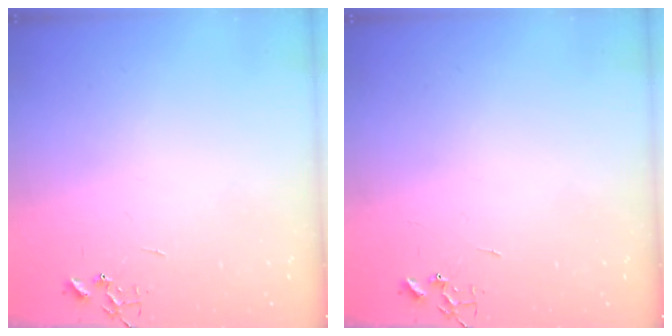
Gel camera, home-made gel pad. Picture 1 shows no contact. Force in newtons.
{"total": 0.0}